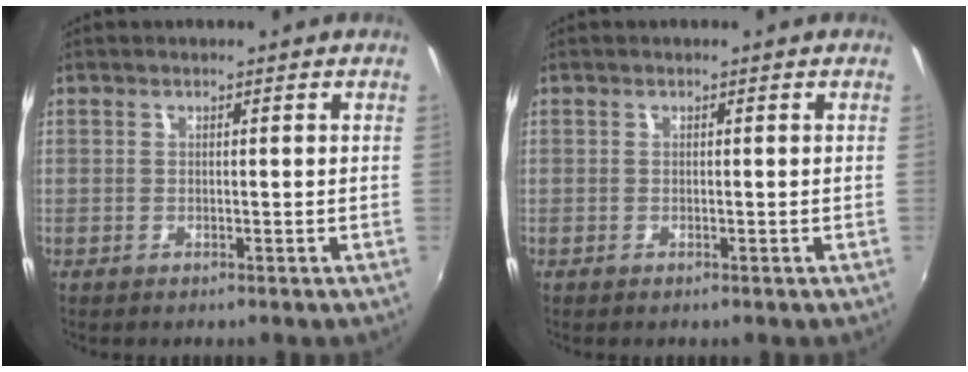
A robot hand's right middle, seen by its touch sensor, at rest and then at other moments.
{"total": 0.0}